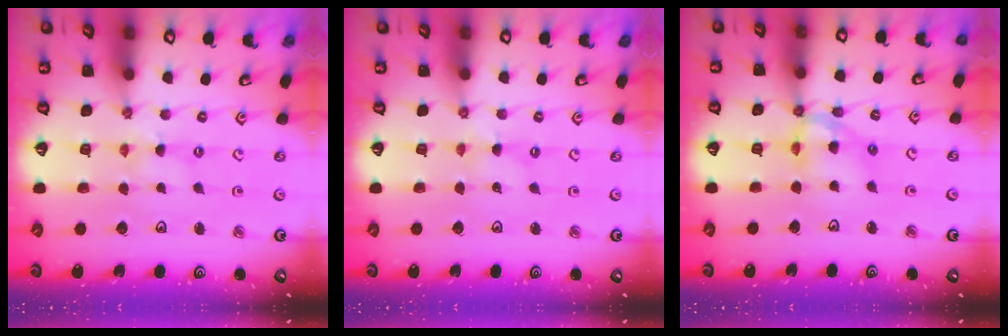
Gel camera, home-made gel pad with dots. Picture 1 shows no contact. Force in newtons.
{"total": 0.0}
{"total": 11.9, "press": 11.8, "slide": 0.9}